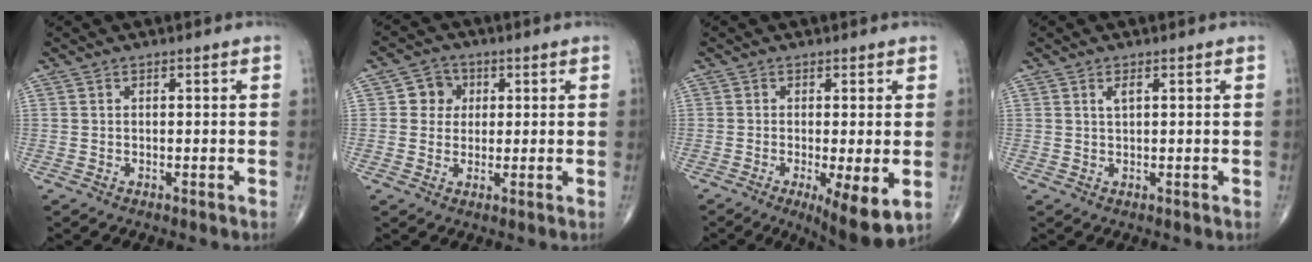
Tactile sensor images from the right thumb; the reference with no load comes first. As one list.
[{"total": 4.6, "force": [1.0, 4.3, 1.3], "torque": [0.010, 0.005, 0.008]}, {"total": 8.6, "force": [-2.3, 2.1, 8.1], "torque": [-0.125, -0.025, -0.034]}, {"total": 1.3, "force": [0.6, 0.4, 1.2], "torque": [-0.023, 0.001, 0.011]}]